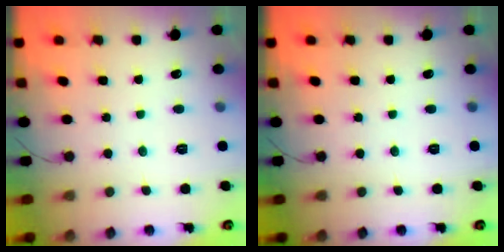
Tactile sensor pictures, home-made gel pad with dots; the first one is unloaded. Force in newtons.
{"total": 0.0}